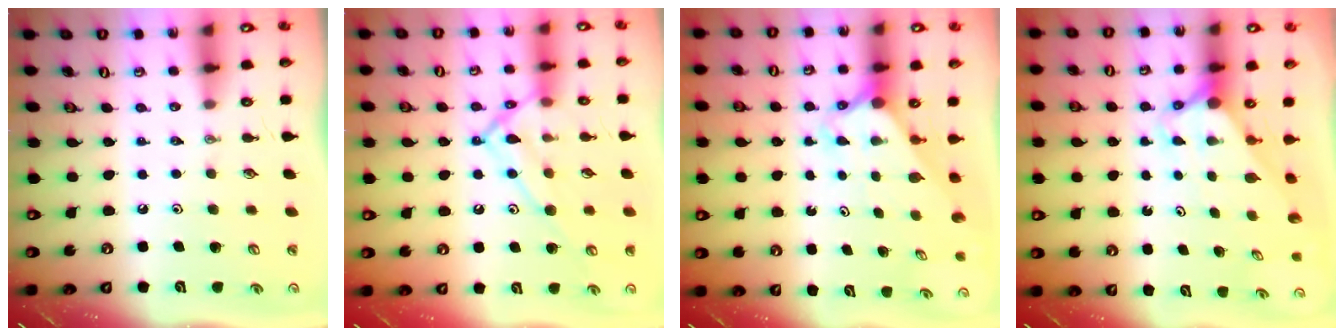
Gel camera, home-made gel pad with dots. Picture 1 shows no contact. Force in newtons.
{"total": 13.2, "press": 13.2, "slide": 0.9}
{"total": 2.5, "press": 2.5, "slide": 0.2}
{"total": 2.7, "press": 2.7, "slide": 0.0}